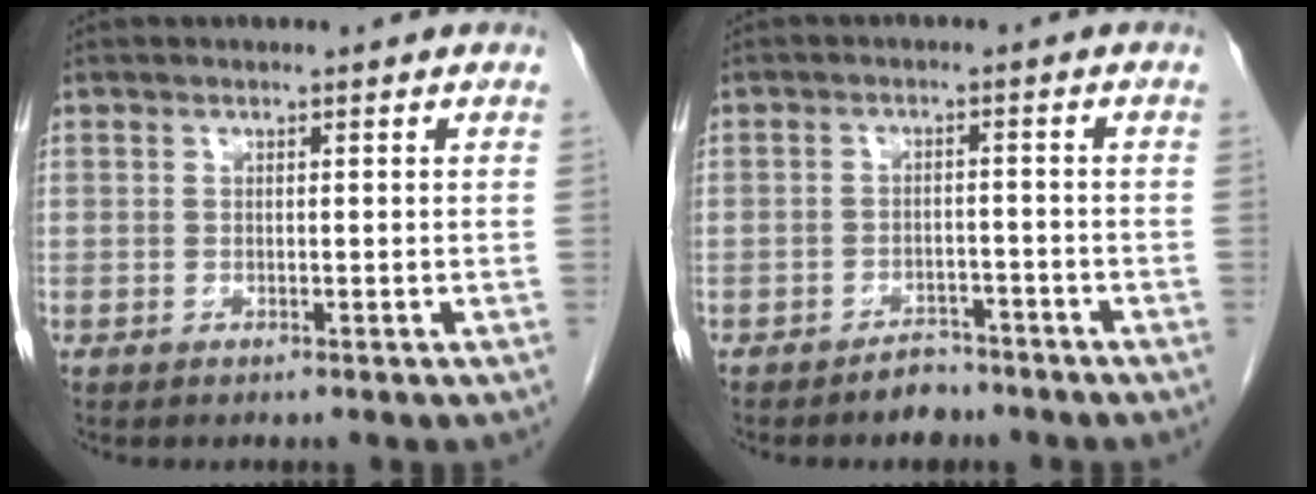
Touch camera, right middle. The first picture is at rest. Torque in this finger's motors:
{"motor_torque": [-0.11, -0.12, 0.14, 0.03]}